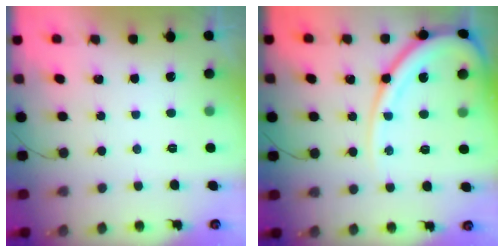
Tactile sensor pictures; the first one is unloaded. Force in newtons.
{"total": 14.8, "press": 14.7, "slide": 1.8}